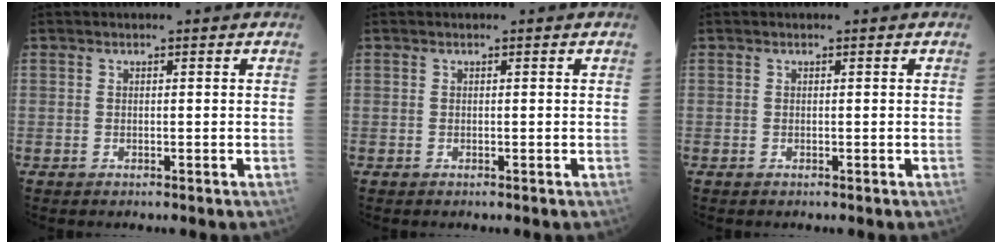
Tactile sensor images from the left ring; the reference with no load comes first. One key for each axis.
{"total": 0.0}
{"total": 0.0}